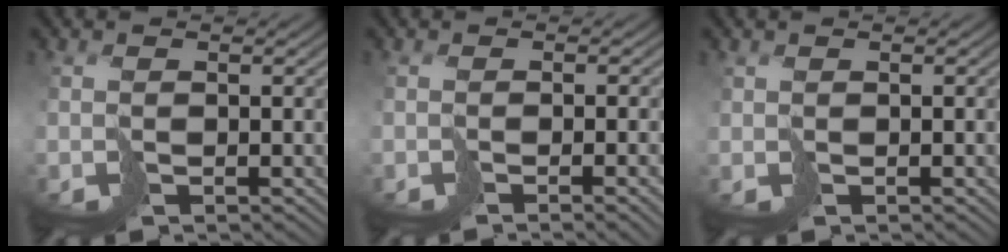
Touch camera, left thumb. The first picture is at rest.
{"total": 4.3, "force": [-1.3, 0.9, 3.9], "torque": [-0.054, -0.003, -0.020]}
{"total": 1.3, "force": [0.4, 0.4, 1.1], "torque": [-0.021, -0.001, 0.009]}